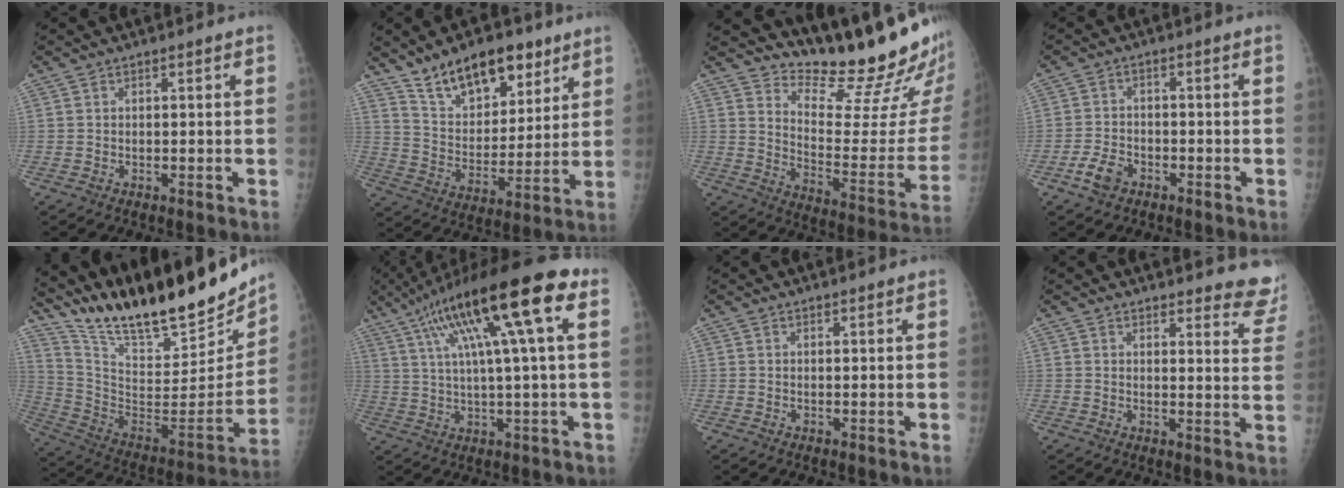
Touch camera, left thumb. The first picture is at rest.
{"total": 16.5, "force": [10.9, 8.7, 8.6], "torque": [-0.080, -0.050, 0.181]}
{"total": 20.9, "force": [18.4, 3.4, 9.3], "torque": [-0.102, -0.175, 0.257]}
{"total": 4.5, "force": [-2.5, 2.8, 2.4], "torque": [-0.044, 0.014, -0.047]}
{"total": 29.1, "force": [23.7, 7.6, 15.0], "torque": [-0.222, -0.096, 0.378]}
{"total": 20.1, "force": [7.9, 3.0, 18.2], "torque": [-0.314, 0.020, 0.124]}
{"total": 0.9, "force": [0.8, 0.1, 0.2], "torque": [-0.002, -0.002, 0.013]}
{"total": 10.5, "force": [10.2, 2.2, 1.3], "torque": [0.028, -0.088, 0.085]}